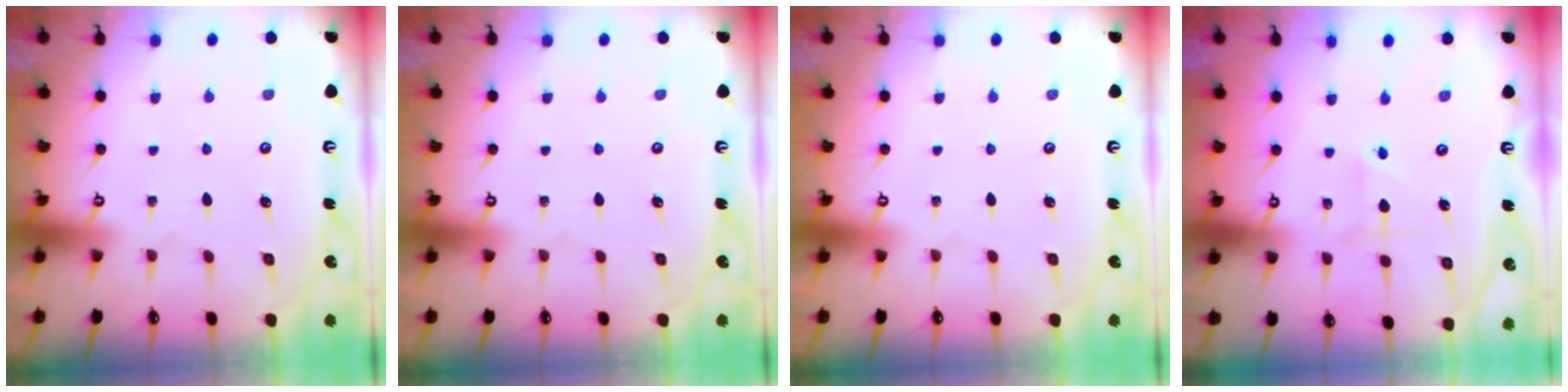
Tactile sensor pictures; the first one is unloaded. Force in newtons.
{"total": 0.0}
{"total": 0.0}
{"total": 2.1, "press": 1.8, "slide": 1.1}